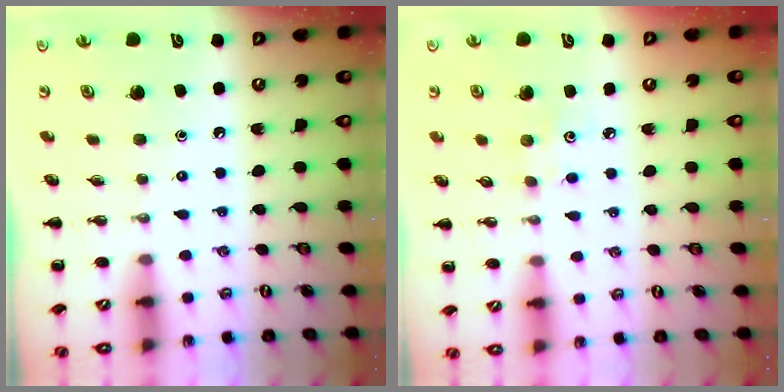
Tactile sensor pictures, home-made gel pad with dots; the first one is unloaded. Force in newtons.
{"total": 2.9, "press": 2.8, "slide": 0.8}